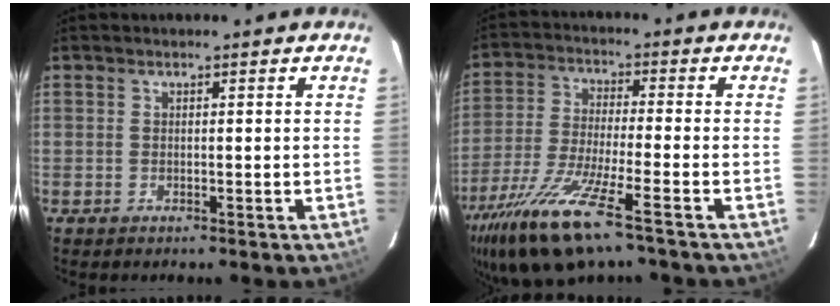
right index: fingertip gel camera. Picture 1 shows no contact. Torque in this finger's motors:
{"motor_torque": [1.80, -0.33, 0.84, 0.21]}